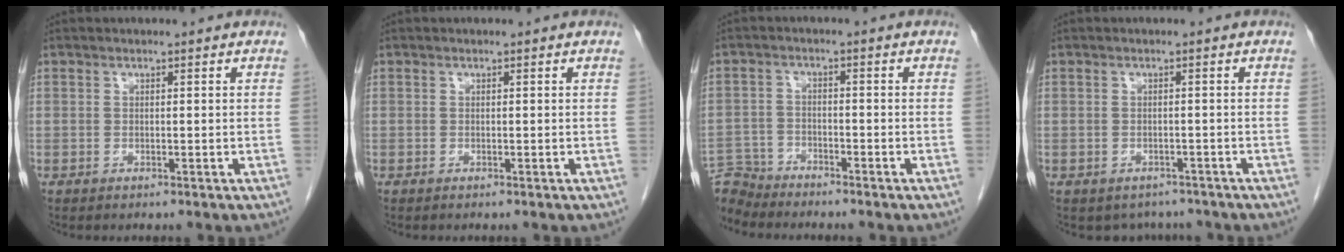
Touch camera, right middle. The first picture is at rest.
{"total": 0.0}
{"total": 5.6, "force": [-5.5, 0.7, -0.8], "torque": [0.020, 0.000, -0.105]}
{"total": 3.9, "force": [-3.3, 2.0, 0.2], "torque": [0.003, 0.006, -0.041]}